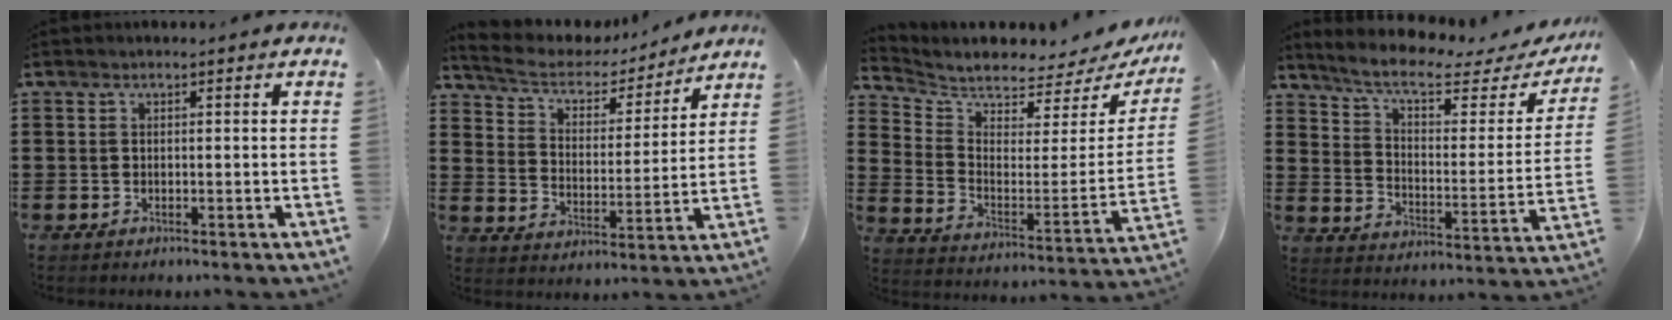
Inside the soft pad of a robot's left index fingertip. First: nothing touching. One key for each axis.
{"total": 5.3, "fx": 4.6, "fy": 1.8, "fz": 1.7, "tx": -0.061, "ty": -0.028, "tz": 0.073}
{"total": 4.3, "fx": 4.2, "fy": 0.3, "fz": 0.8, "tx": -0.045, "ty": -0.050, "tz": 0.066}
{"total": 7.5, "fx": 5.6, "fy": 1.4, "fz": 4.7, "tx": -0.108, "ty": -0.032, "tz": 0.091}